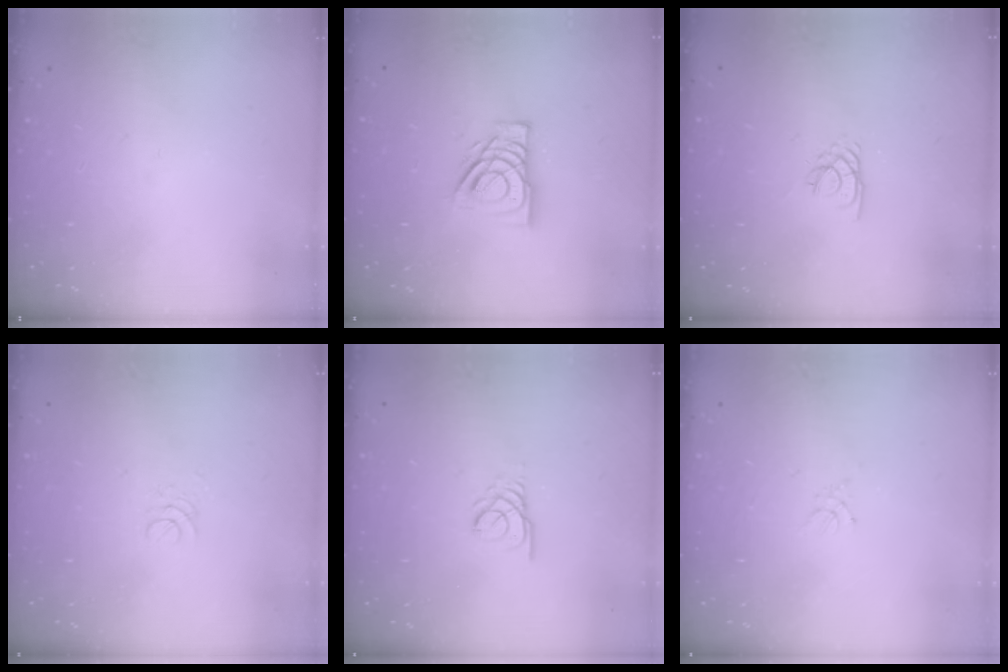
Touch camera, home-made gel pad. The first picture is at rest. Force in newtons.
{"total": 12.6, "press": 12.6, "slide": 1.6}
{"total": 2.2, "press": 2.2, "slide": 0.3}
{"total": 1.3, "press": 1.3, "slide": 0.1}
{"total": 2.4, "press": 2.4, "slide": 0.1}
{"total": 2.3, "press": 2.2, "slide": 0.3}